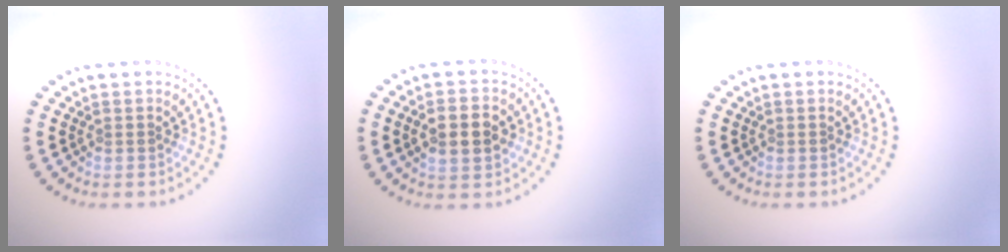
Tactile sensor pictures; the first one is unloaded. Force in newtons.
{"total": 3.7, "press": 3.7, "slide": 0.1}
{"total": 0.0}